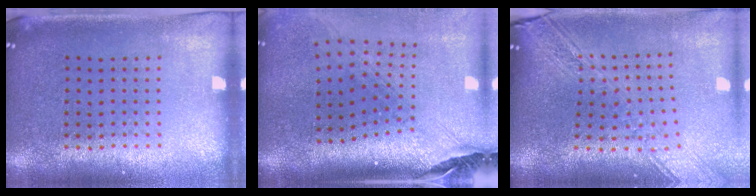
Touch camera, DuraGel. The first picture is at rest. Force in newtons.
{"total": 2.9, "press": 2.0, "slide": 2.0}
{"total": 2.9, "press": 2.3, "slide": 1.9}